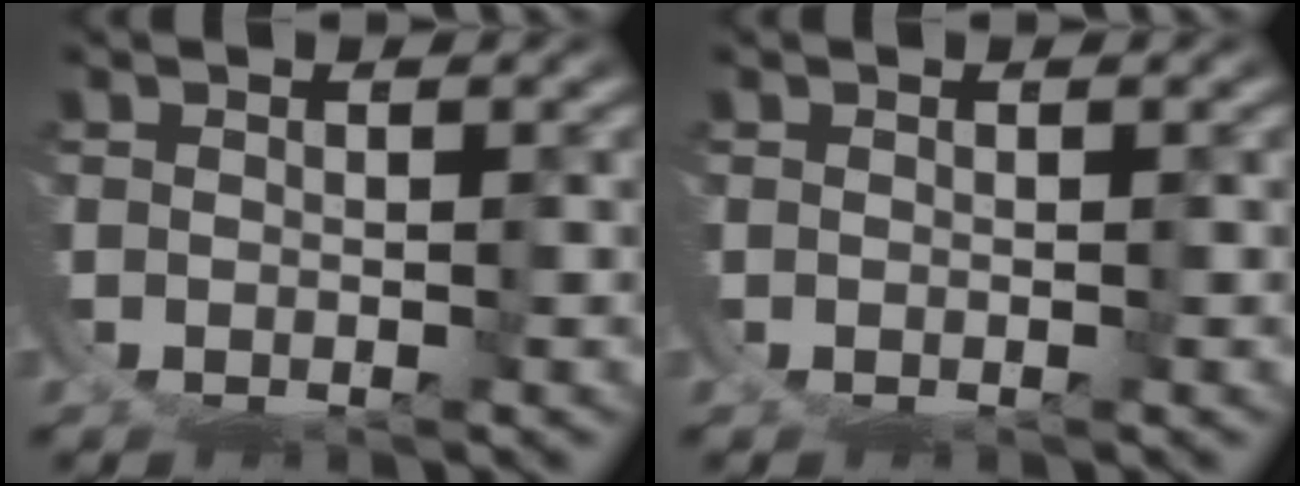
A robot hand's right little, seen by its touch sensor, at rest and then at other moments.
{"total": 0.0}